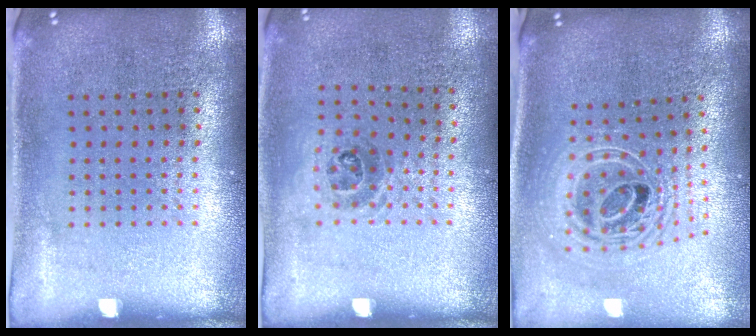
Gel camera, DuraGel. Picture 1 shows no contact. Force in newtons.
{"total": 1.0, "press": 0.6, "slide": 0.7}
{"total": 2.4, "press": 1.8, "slide": 1.6}